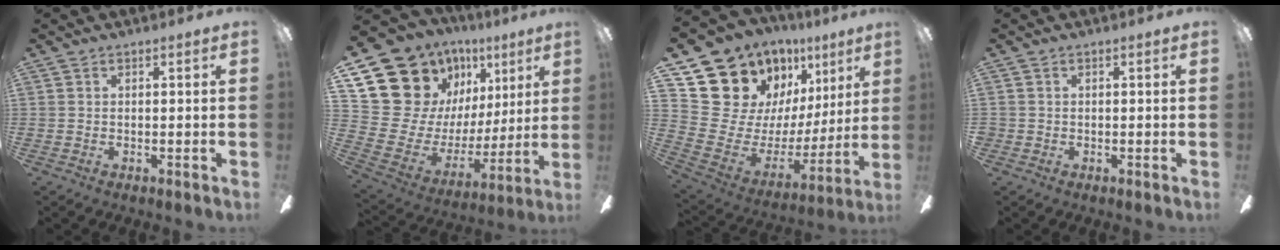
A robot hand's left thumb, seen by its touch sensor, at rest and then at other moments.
{"total": 18.4, "force": [10.8, 13.9, 5.7], "torque": [-0.108, -0.083, 0.235]}
{"total": 17.5, "force": [12.8, 10.8, 5.0], "torque": [-0.102, -0.107, 0.262]}
{"total": 0.7, "force": [0.0, 0.7, 0.0], "torque": [0.001, 0.005, -0.002]}